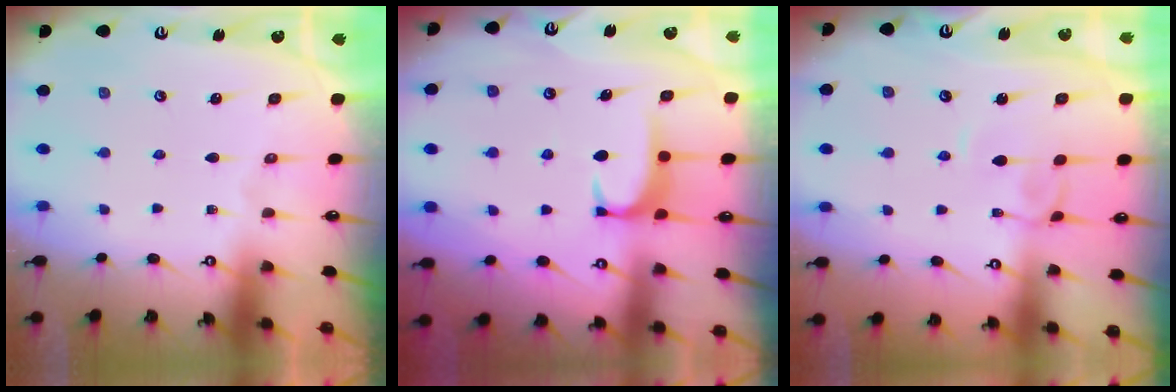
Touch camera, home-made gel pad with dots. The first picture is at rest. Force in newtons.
{"total": 1.6, "press": 1.5, "slide": 0.5}
{"total": 0.7, "press": 0.6, "slide": 0.4}